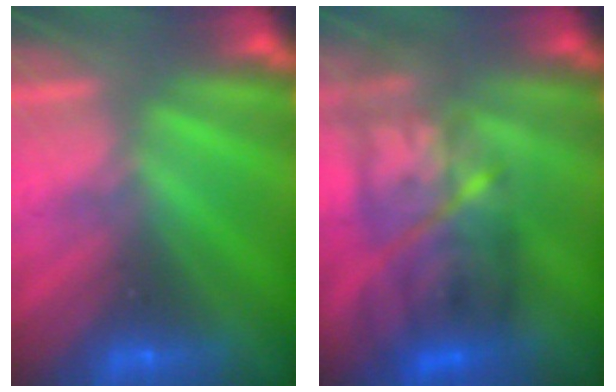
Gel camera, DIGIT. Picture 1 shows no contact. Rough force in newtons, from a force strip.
{"total": 9.4}